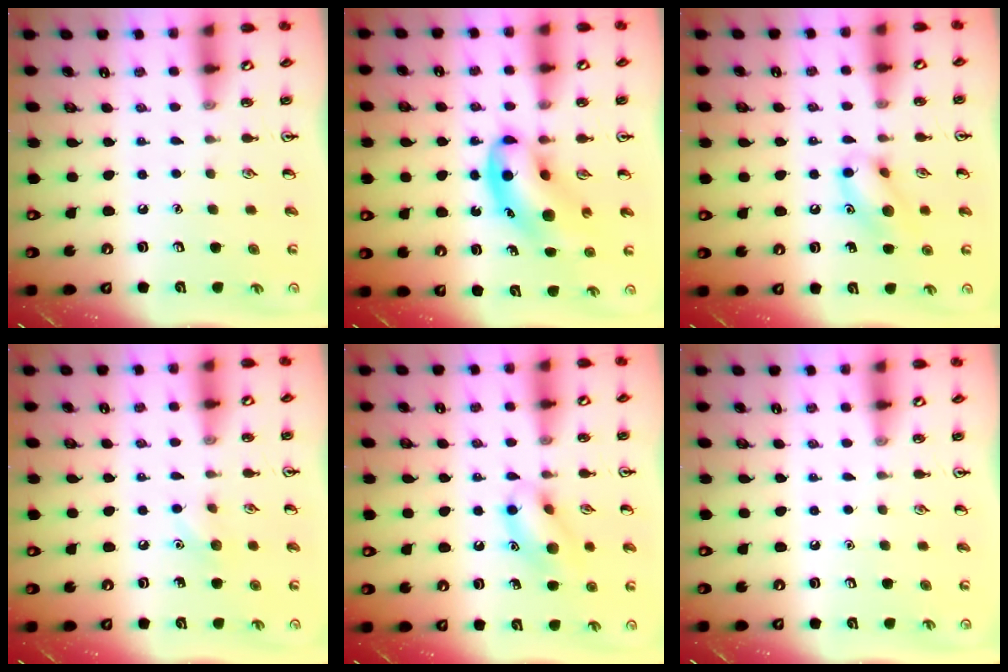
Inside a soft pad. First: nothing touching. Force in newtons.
{"total": 10.6, "press": 10.2, "slide": 2.8}
{"total": 9.8, "press": 9.7, "slide": 1.2}
{"total": 5.8, "press": 5.5, "slide": 1.8}
{"total": 11.6, "press": 11.6, "slide": 0.6}
{"total": 0.0}